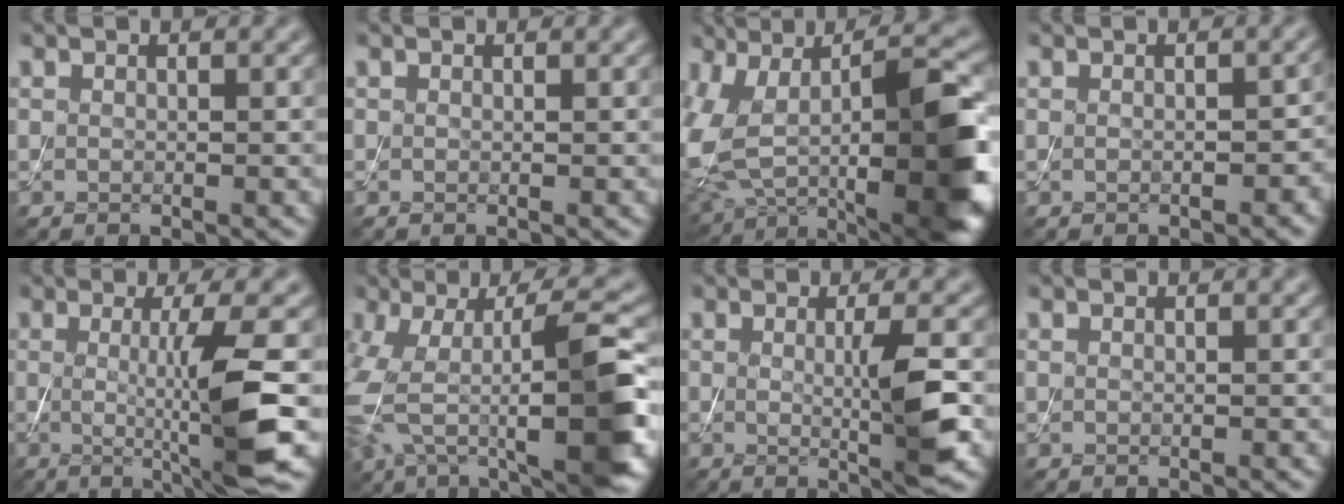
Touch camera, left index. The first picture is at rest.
{"total": 0.0}
{"total": 15.3, "force": [-1.6, 7.9, 13.0], "torque": [-0.227, -0.004, -0.024]}
{"total": 1.9, "force": [-0.4, 1.0, 1.6], "torque": [-0.028, 0.001, -0.003]}
{"total": 7.8, "force": [-0.4, 1.1, 7.7], "torque": [-0.119, -0.010, -0.004]}
{"total": 12.6, "force": [-2.0, 4.6, 11.6], "torque": [-0.208, 0.009, -0.029]}
{"total": 4.9, "force": [-0.2, 0.7, 4.8], "torque": [-0.074, -0.009, -0.001]}
{"total": 0.0}